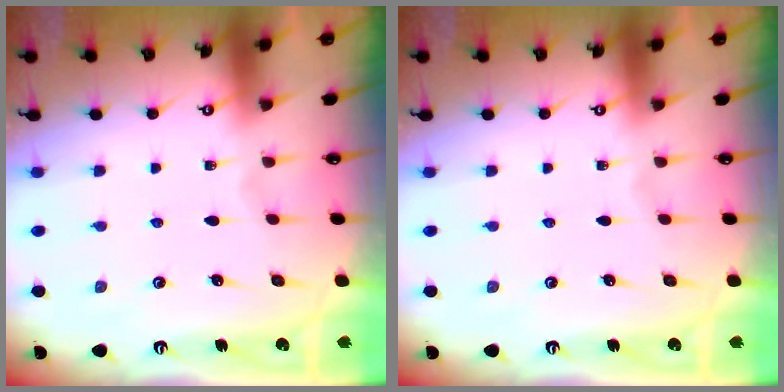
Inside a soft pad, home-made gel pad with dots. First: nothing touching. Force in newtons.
{"total": 0.0}